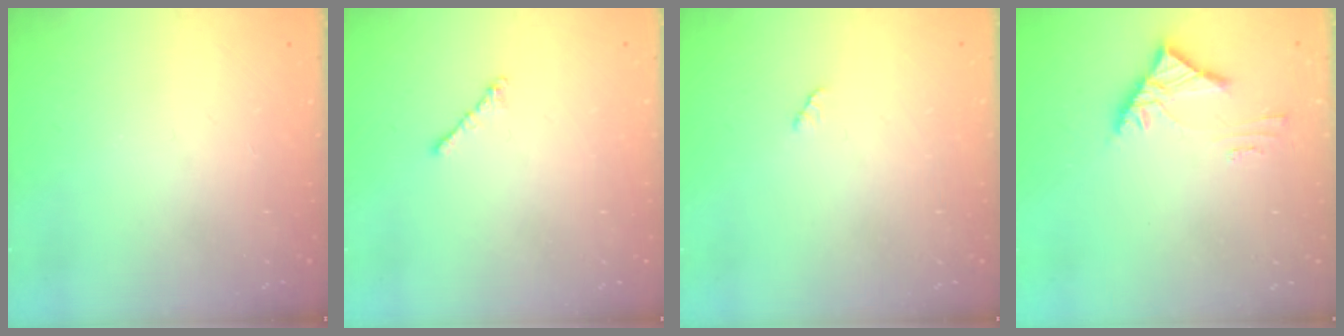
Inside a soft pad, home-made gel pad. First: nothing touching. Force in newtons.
{"total": 1.8, "press": 1.7, "slide": 0.6}
{"total": 2.1, "press": 2.1, "slide": 0.3}
{"total": 4.0, "press": 3.9, "slide": 0.9}